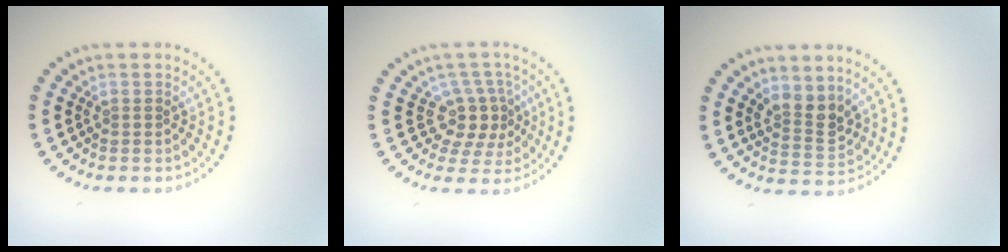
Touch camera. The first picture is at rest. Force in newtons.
{"total": 3.2, "press": 2.5, "slide": 1.9}
{"total": 2.9, "press": 2.6, "slide": 1.3}